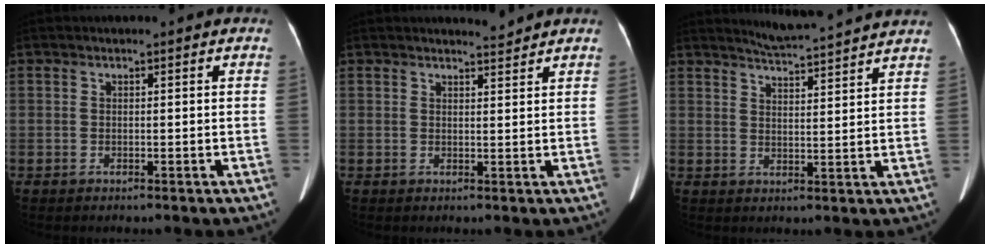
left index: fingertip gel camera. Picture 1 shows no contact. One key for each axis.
{"total": 1.7, "fx": 1.7, "fy": -0.3, "fz": -0.1, "tx": -0.006, "ty": -0.014, "tz": 0.028}
{"total": 9.8, "fx": 9.4, "fy": -0.5, "fz": 3.0, "tx": -0.058, "ty": 0.012, "tz": 0.125}